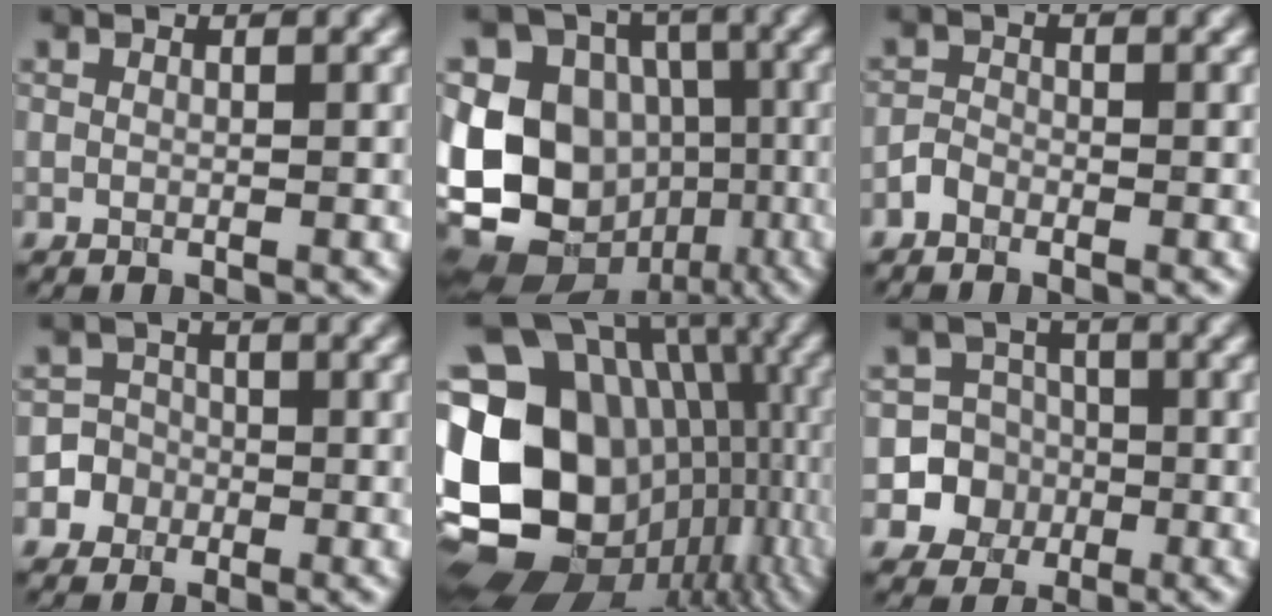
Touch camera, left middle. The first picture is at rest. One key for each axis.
{"total": 12.8, "fx": -2.8, "fy": 10.8, "fz": 6.3, "tx": -0.137, "ty": -0.004, "tz": -0.053}
{"total": 1.2, "fx": -1.1, "fy": 0.3, "fz": -0.1, "tx": -0.002, "ty": 0.004, "tz": -0.019}
{"total": 3.3, "fx": -1.8, "fy": 2.8, "fz": -0.3, "tx": 0.031, "ty": 0.003, "tz": -0.031}
{"total": 21.2, "fx": -2.9, "fy": 17.5, "fz": 11.7, "tx": -0.216, "ty": 0.001, "tz": -0.046}
{"total": 7.1, "fx": -2.5, "fy": 6.6, "fz": 0.2, "tx": 0.003, "ty": 0.004, "tz": -0.055}